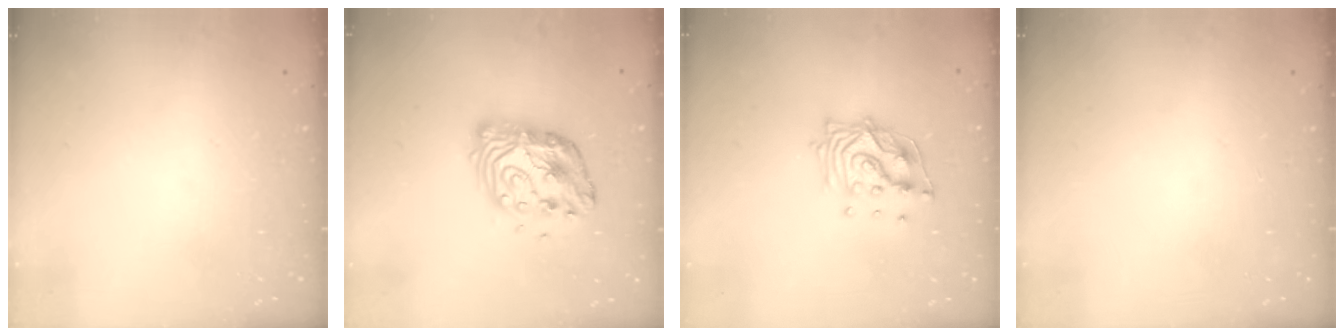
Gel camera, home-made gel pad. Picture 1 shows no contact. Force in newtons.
{"total": 12.7, "press": 12.6, "slide": 1.0}
{"total": 12.9, "press": 12.8, "slide": 1.2}
{"total": 0.0}